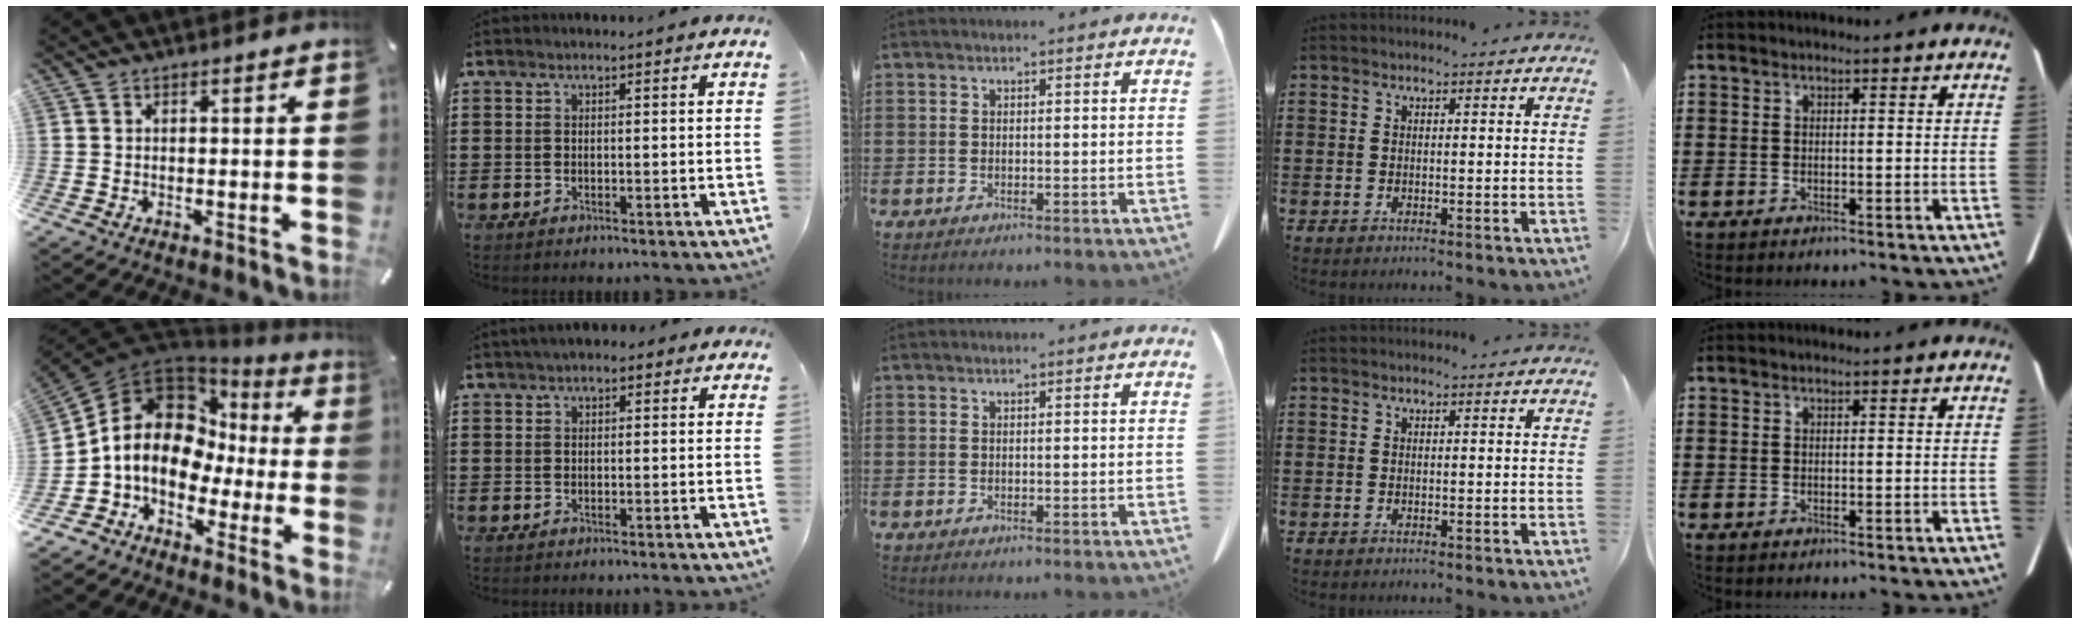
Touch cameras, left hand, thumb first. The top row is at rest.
{"thumb": {"total": 13.7, "force": [1.2, 11.3, 7.6], "torque": [-0.154, -0.020, 0.016]}, "index": {"total": 1.8, "force": [1.0, 1.0, 1.1], "torque": [-0.025, 0.008, 0.017]}}